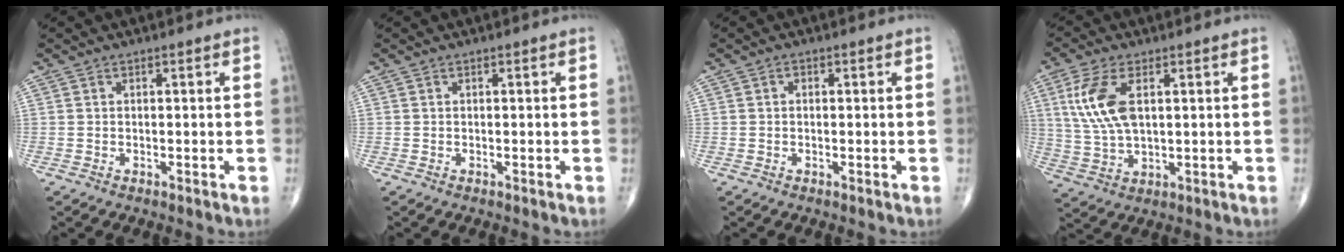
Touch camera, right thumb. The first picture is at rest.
{"total": 0.0}
{"total": 0.8, "force": [0.1, 0.5, 0.6], "torque": [-0.010, 0.004, 0.003]}
{"total": 10.6, "force": [2.9, 5.2, 8.8], "torque": [-0.194, -0.004, 0.063]}